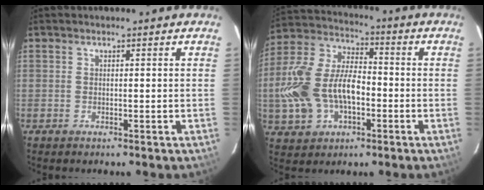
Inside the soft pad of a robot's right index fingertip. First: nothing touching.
{"total": 17.3, "force": [-3.7, 10.7, 13.1], "torque": [-0.298, 0.015, -0.061]}